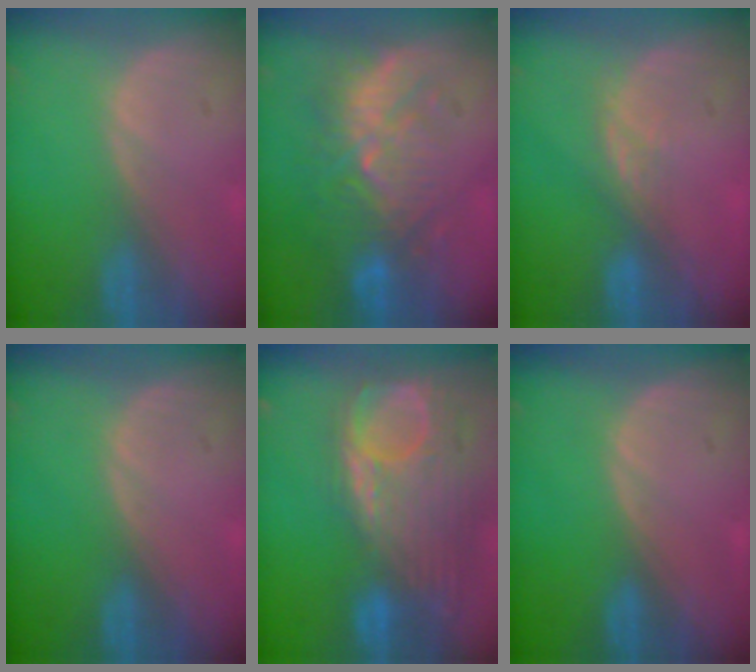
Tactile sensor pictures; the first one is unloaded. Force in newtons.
{"total": 10.3, "press": 9.5, "slide": 3.9}
{"total": 2.5, "press": 2.1, "slide": 1.4}
{"total": 0.0}
{"total": 12.5, "press": 10.6, "slide": 6.6}
{"total": 0.0}